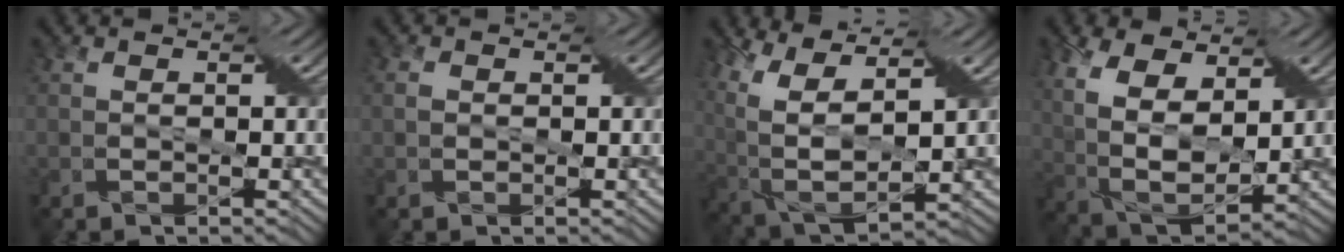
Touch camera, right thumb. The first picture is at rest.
{"total": 1.1, "force": [0.1, 0.8, 0.7], "torque": [-0.018, 0.004, 0.000]}
{"total": 12.4, "force": [4.6, 5.7, 10.0], "torque": [-0.245, 0.008, 0.090]}
{"total": 12.0, "force": [4.4, 6.6, 9.0], "torque": [-0.218, 0.006, 0.083]}